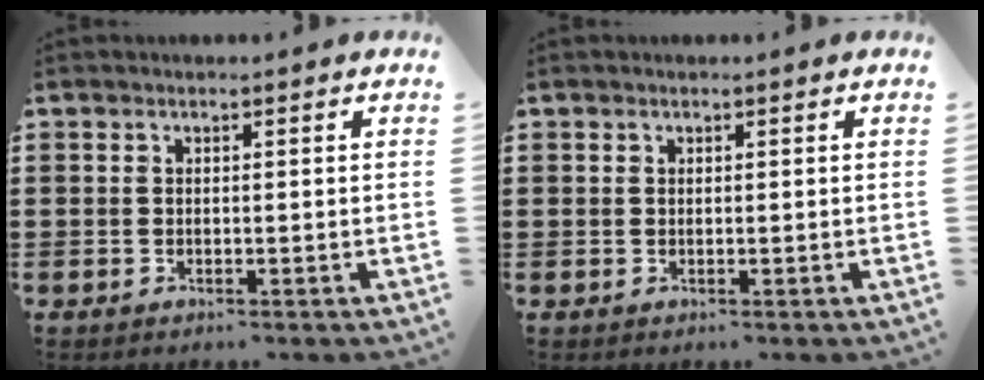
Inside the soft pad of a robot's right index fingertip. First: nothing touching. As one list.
[{"total": 0.6, "force": [0.4, 0.4, -0.1], "torque": [0.001, 0.004, 0.008]}]